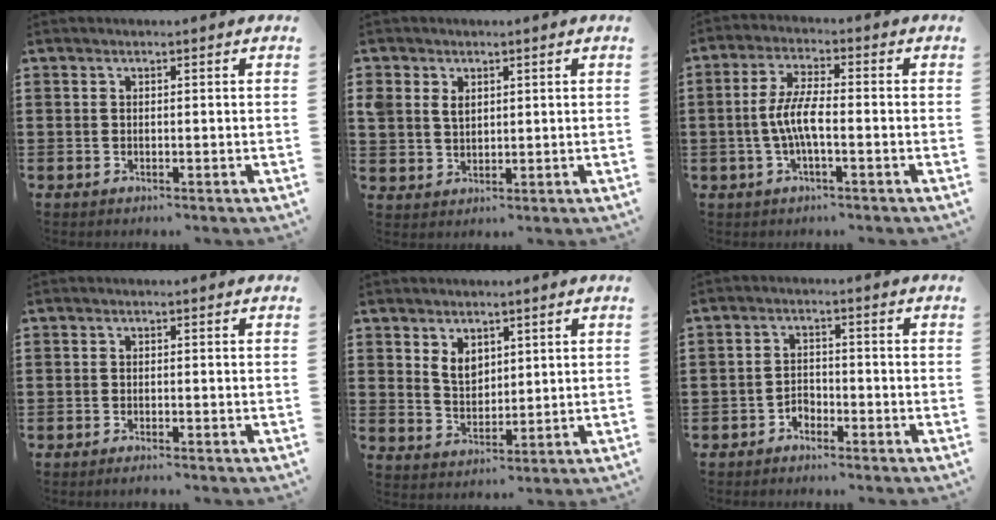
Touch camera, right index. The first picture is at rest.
{"total": 3.1, "force": [1.3, 2.4, 1.4], "torque": [-0.036, 0.011, 0.024]}
{"total": 5.8, "force": [-1.3, 1.5, 5.4], "torque": [-0.123, -0.004, -0.032]}
{"total": 0.7, "force": [-0.7, 0.0, 0.3], "torque": [-0.007, -0.003, -0.012]}
{"total": 4.1, "force": [2.1, 2.9, 2.0], "torque": [-0.049, 0.010, 0.039]}
{"total": 2.2, "force": [-1.9, 1.1, 0.2], "torque": [-0.012, 0.003, -0.041]}